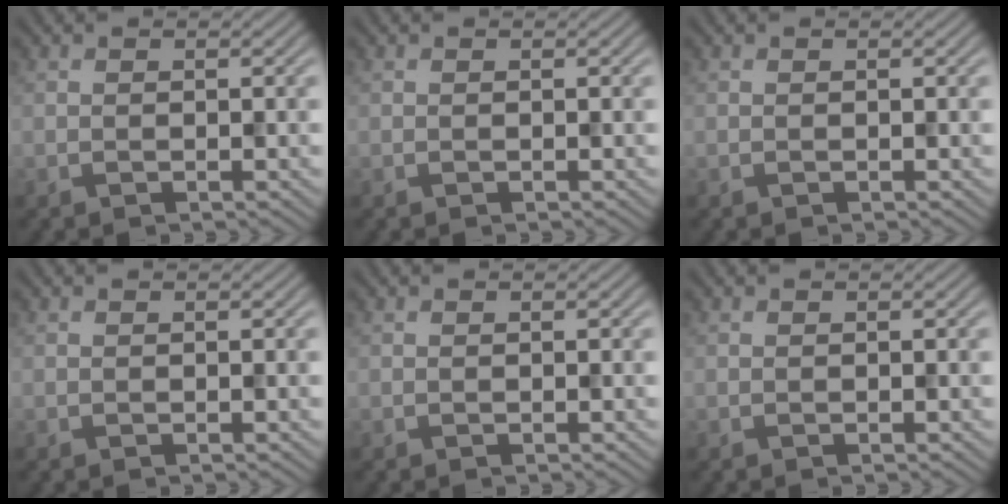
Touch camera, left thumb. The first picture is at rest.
{"total": 0.0}
{"total": 0.0}
{"total": 0.0}
{"total": 0.0}
{"total": 0.0}